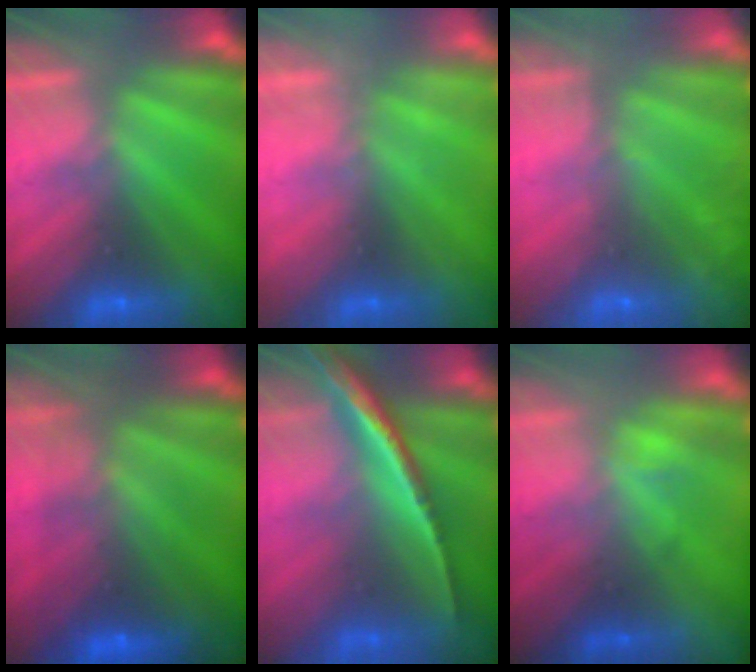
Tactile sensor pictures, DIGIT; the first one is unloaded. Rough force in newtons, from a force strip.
{"total": 2.0}
{"total": 6.4}
{"total": 7.1}
{"total": 1.8}
{"total": 1.8}